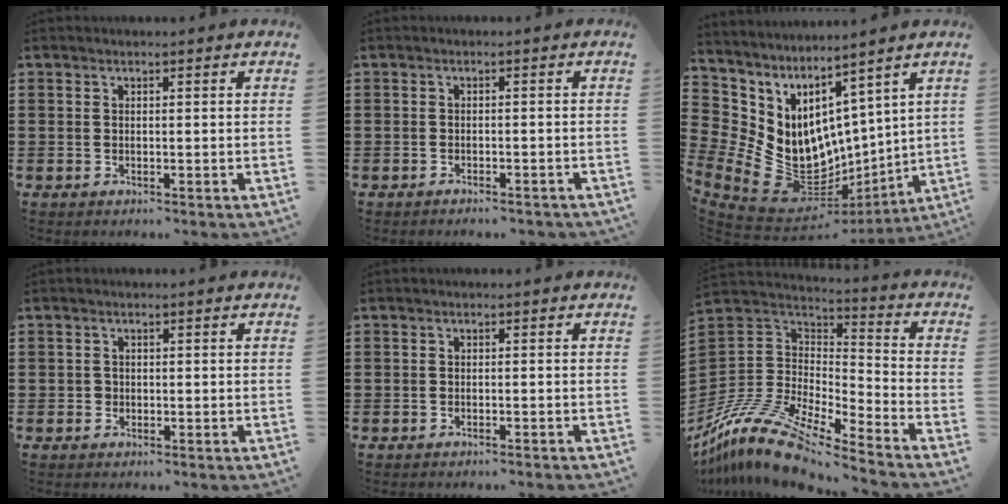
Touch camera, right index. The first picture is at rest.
{"total": 1.2, "force": [-1.1, 0.1, 0.2], "torque": [-0.008, 0.001, -0.023]}
{"total": 10.9, "force": [-1.1, 8.6, 6.7], "torque": [-0.178, -0.048, -0.008]}
{"total": 0.9, "force": [-0.2, 0.8, 0.2], "torque": [-0.007, 0.003, -0.006]}
{"total": 0.7, "force": [-0.7, 0.0, 0.1], "torque": [-0.003, -0.001, -0.014]}
{"total": 13.5, "force": [-10.9, 3.8, 7.0], "torque": [-0.161, 0.015, -0.213]}